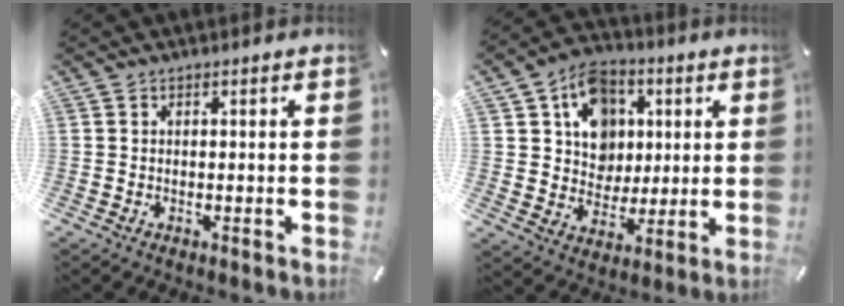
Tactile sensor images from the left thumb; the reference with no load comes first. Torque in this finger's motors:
{"motor_torque": [0.64, 0.21, 0.71, 0.36, 0.08]}